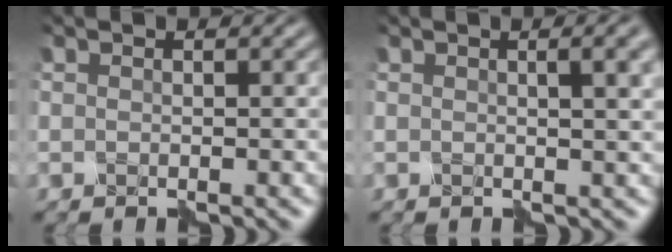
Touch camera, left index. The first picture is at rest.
{"total": 5.0, "force": [1.8, 2.2, 4.1], "torque": [-0.027, 0.029, -0.005]}